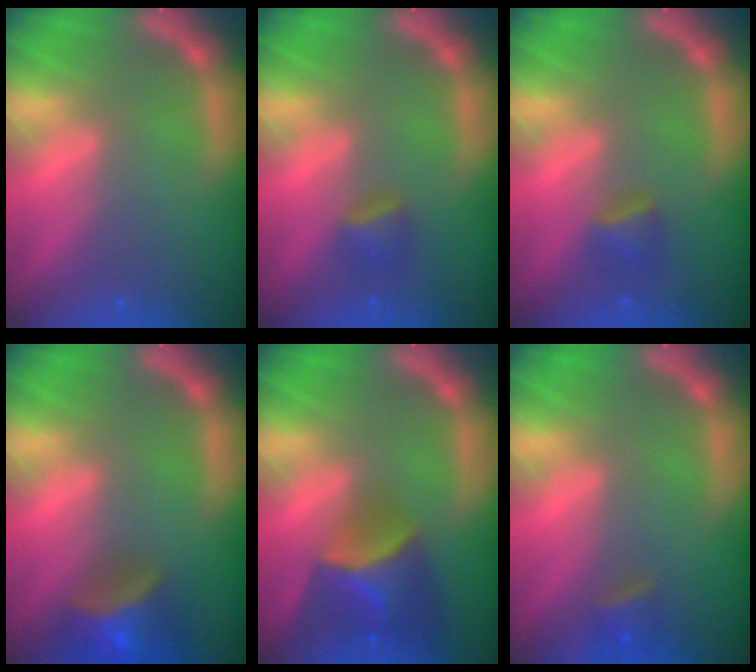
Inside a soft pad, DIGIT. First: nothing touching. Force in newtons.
{"total": 1.9}
{"total": 1.9}
{"total": 5.9}
{"total": 6.5}
{"total": 1.9}